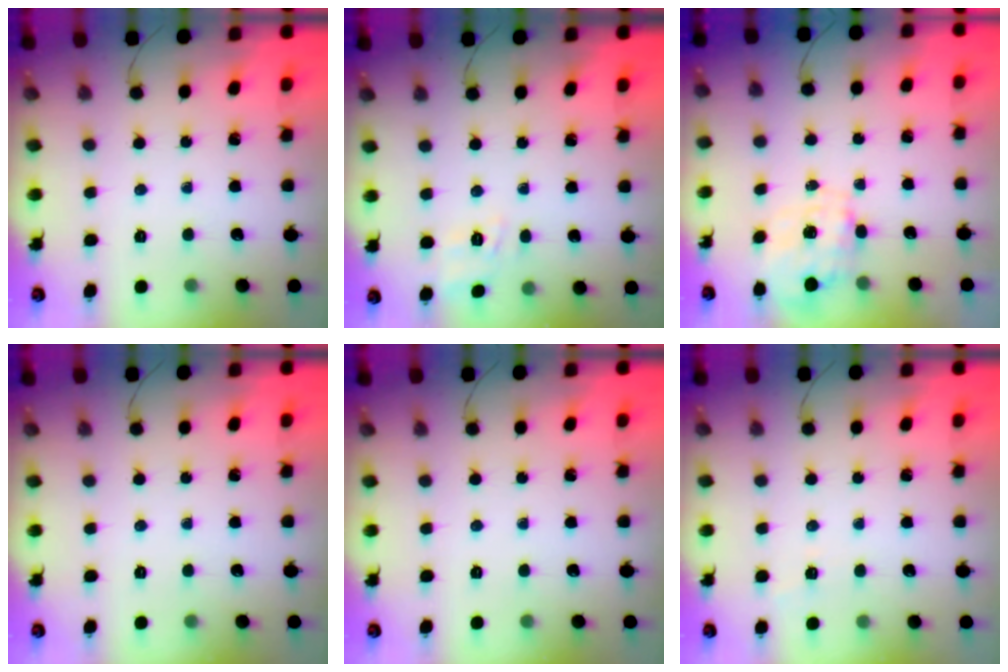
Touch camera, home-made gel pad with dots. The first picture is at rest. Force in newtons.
{"total": 4.8, "press": 4.5, "slide": 1.7}
{"total": 8.5, "press": 8.4, "slide": 1.4}
{"total": 0.0}
{"total": 0.0}
{"total": 1.9, "press": 1.3, "slide": 1.4}